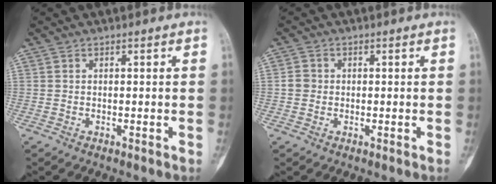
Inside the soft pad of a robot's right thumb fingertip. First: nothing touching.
{"total": 2.1, "force": [-0.1, 1.9, 0.7], "torque": [-0.003, 0.007, -0.004]}